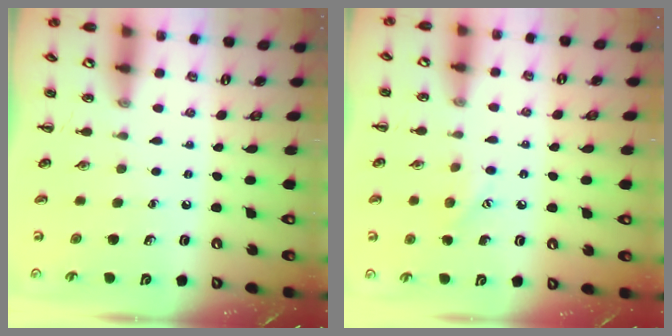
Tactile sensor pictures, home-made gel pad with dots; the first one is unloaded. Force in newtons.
{"total": 6.7, "press": 6.6, "slide": 1.5}